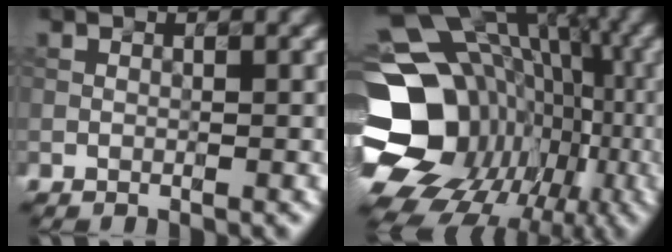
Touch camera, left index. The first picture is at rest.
{"total": 20.9, "force": [-4.7, 17.2, 10.8], "torque": [-0.172, -0.010, -0.092]}